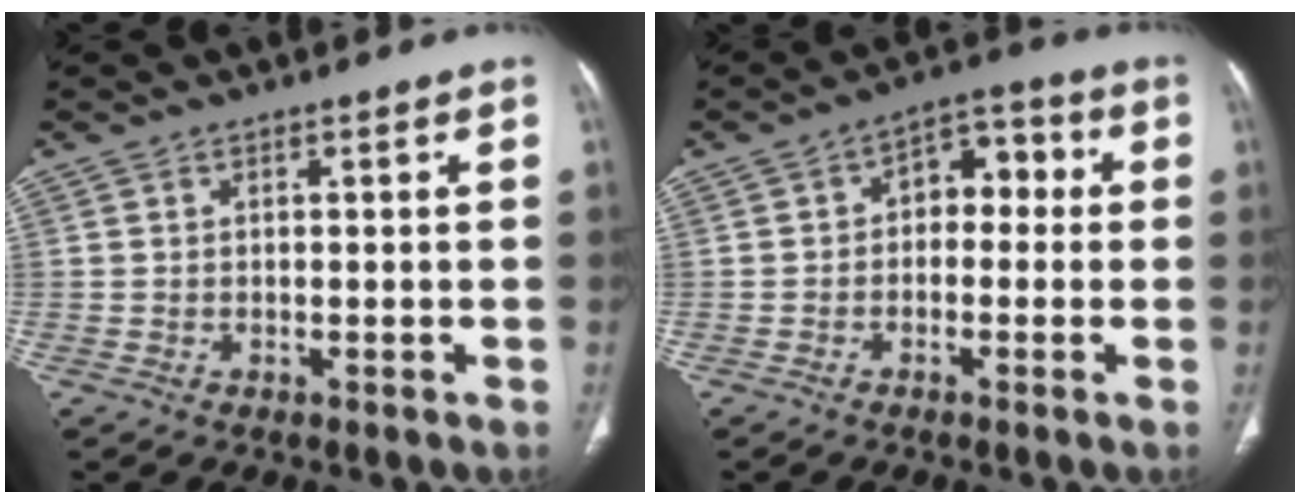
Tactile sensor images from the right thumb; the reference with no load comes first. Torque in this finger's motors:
{"motor_torque": [-0.35, 0.89, -0.18, 0.10, 0.03]}